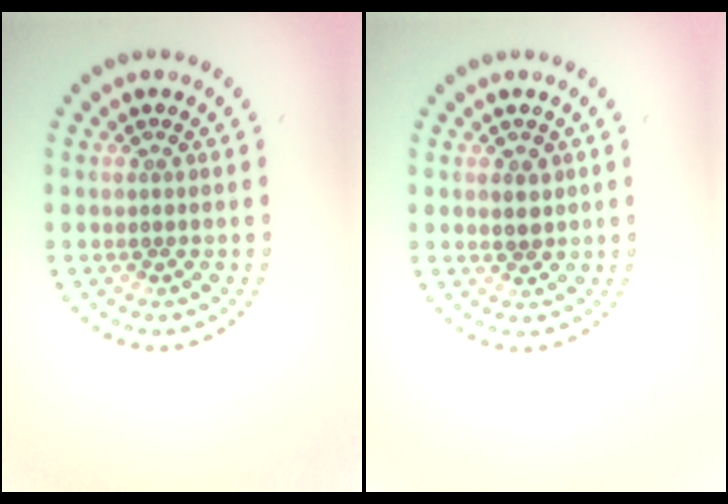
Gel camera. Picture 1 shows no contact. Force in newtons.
{"total": 1.5, "press": 1.3, "slide": 0.7}